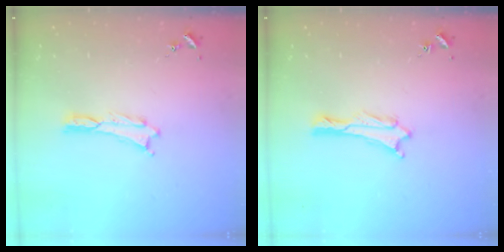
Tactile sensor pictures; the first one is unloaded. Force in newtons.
{"total": 1.0, "press": 0.9, "slide": 0.1}